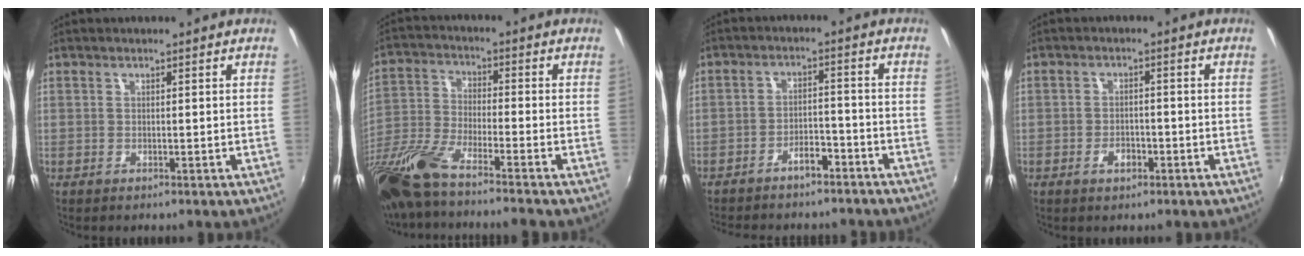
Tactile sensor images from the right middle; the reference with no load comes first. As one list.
[{"total": 15.4, "force": [-12.3, 0.8, 9.1], "torque": [-0.197, -0.049, -0.238]}, {"total": 8.6, "force": [-7.3, 3.0, 3.3], "torque": [-0.077, 0.016, -0.099]}, {"total": 2.8, "force": [-1.5, 1.8, 1.6], "torque": [-0.031, 0.004, -0.023]}]